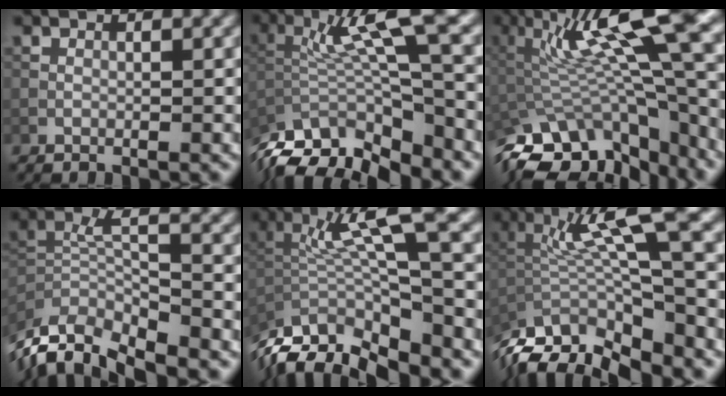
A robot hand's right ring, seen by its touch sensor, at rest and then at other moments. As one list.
[{"total": 10.3, "force": [-3.1, 3.5, 9.2], "torque": [-0.179, 0.008, -0.043]}, {"total": 14.7, "force": [-1.1, 5.5, 13.6], "torque": [-0.239, 0.017, -0.009]}, {"total": 9.9, "force": [-6.5, 2.9, 6.9], "torque": [-0.139, 0.002, -0.110]}, {"total": 10.3, "force": [-2.3, 3.2, 9.6], "torque": [-0.185, 0.008, -0.027]}, {"total": 11.3, "force": [-1.8, 3.5, 10.6], "torque": [-0.199, 0.004, -0.013]}]